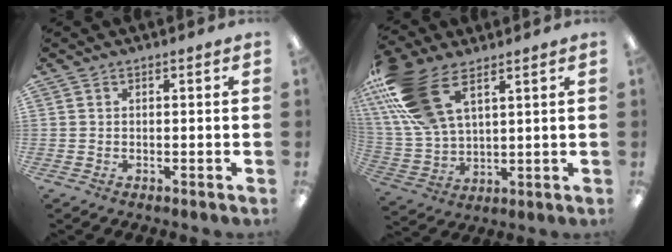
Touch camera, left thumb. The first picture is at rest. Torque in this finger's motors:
{"motor_torque": [0.46, 0.64, 1.86, -0.90, 0.66]}